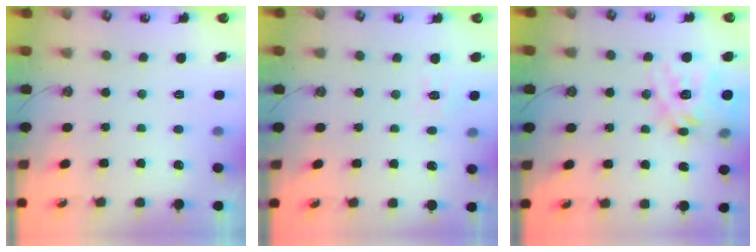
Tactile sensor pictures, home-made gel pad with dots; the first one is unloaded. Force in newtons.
{"total": 4.3, "press": 4.2, "slide": 0.6}
{"total": 17.8, "press": 17.7, "slide": 1.6}